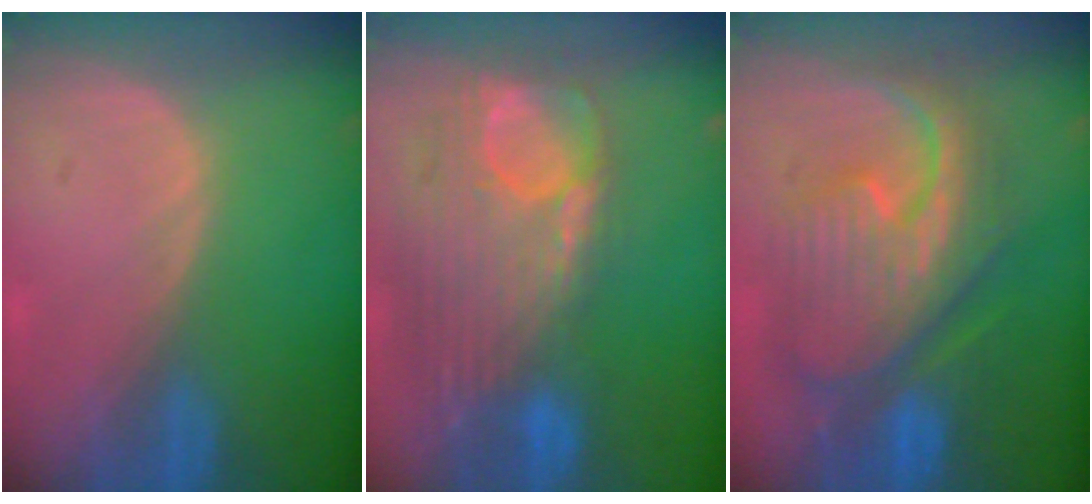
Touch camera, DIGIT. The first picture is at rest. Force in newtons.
{"total": 12.7, "press": 10.7, "slide": 6.8}
{"total": 12.5, "press": 12.4, "slide": 1.4}